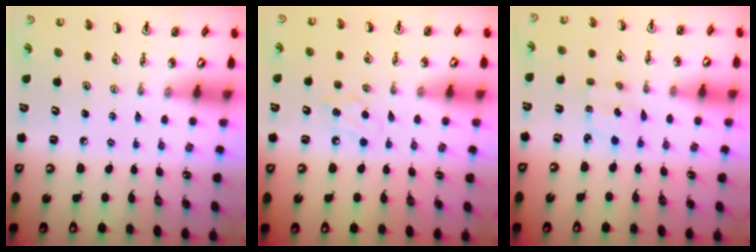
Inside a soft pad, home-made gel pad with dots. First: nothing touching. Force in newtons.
{"total": 6.4, "press": 6.3, "slide": 0.8}
{"total": 2.4, "press": 2.3, "slide": 0.6}